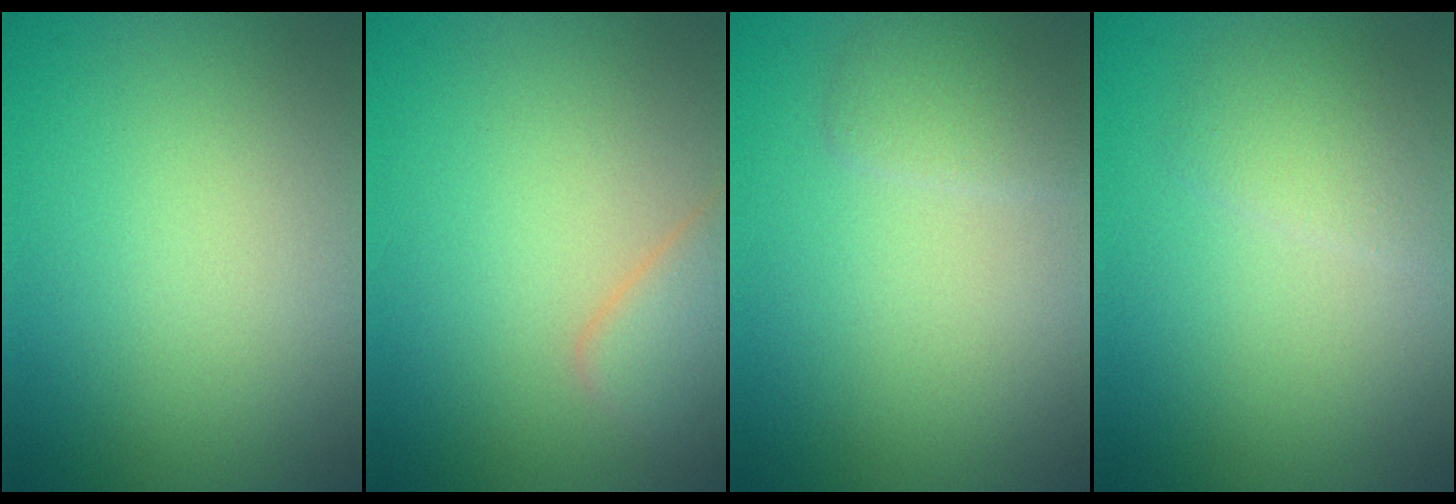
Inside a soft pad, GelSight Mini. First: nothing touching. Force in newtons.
{"total": 2.8, "press": 2.8, "slide": 0.3}
{"total": 1.8, "press": 1.8, "slide": 0.2}
{"total": 2.0, "press": 2.0, "slide": 0.1}